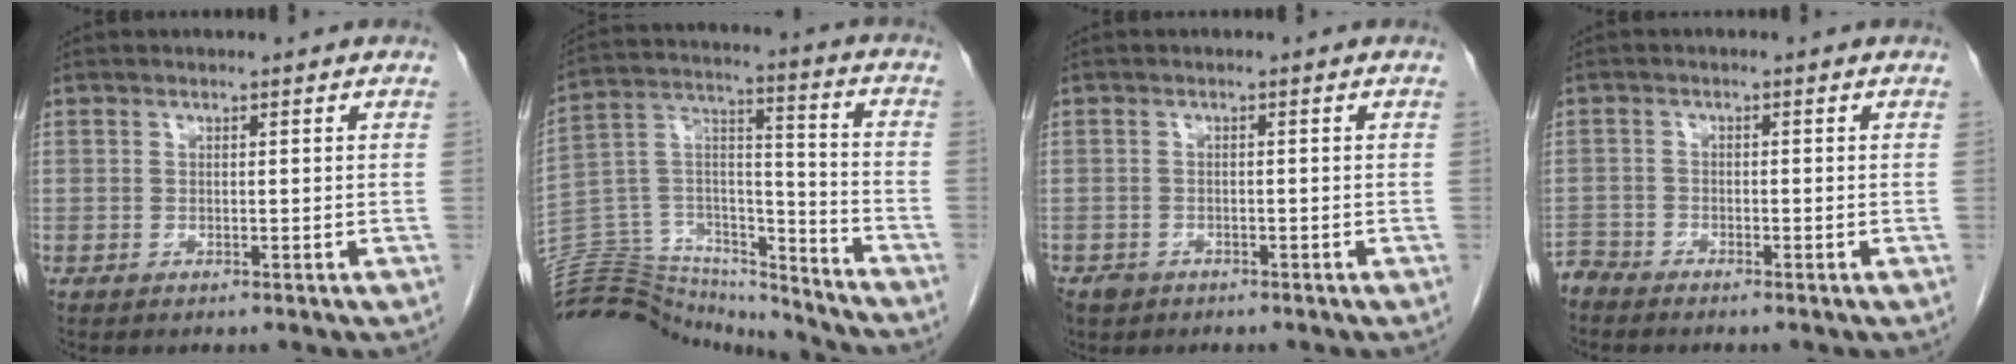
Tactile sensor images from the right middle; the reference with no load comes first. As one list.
[{"total": 22.9, "force": [-22.0, 5.2, 4.0], "torque": [-0.109, 0.052, -0.350]}, {"total": 2.2, "force": [-1.5, 1.5, 0.3], "torque": [-0.011, 0.002, -0.024]}, {"total": 2.1, "force": [-2.1, 0.0, -0.3], "torque": [0.012, -0.008, -0.041]}]